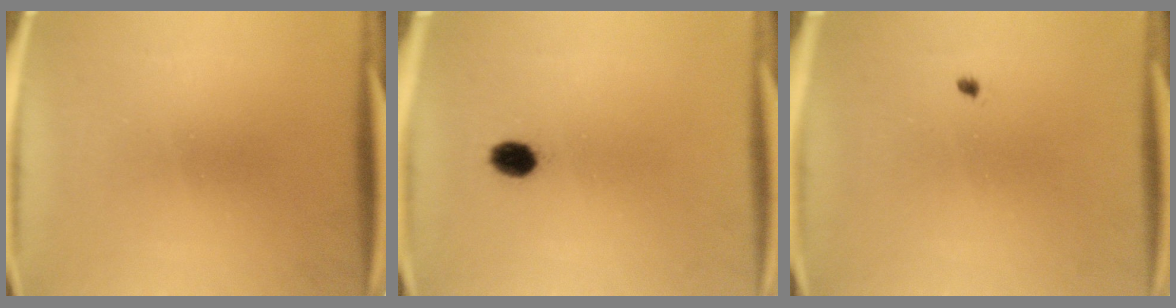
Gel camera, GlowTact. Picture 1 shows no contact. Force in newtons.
{"total": 3.5}
{"total": 0.6}